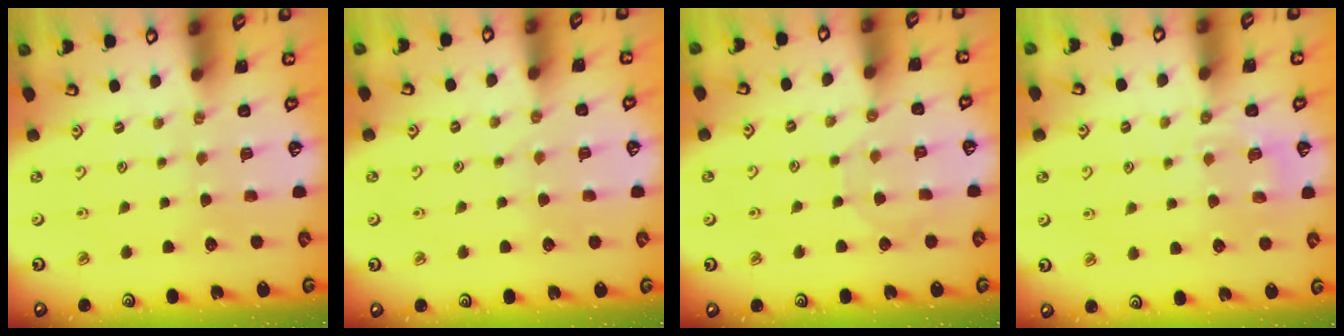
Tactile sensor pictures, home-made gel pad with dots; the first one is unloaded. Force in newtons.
{"total": 2.8, "press": 2.8, "slide": 0.5}
{"total": 5.1, "press": 5.1, "slide": 0.6}
{"total": 5.5, "press": 5.3, "slide": 1.5}